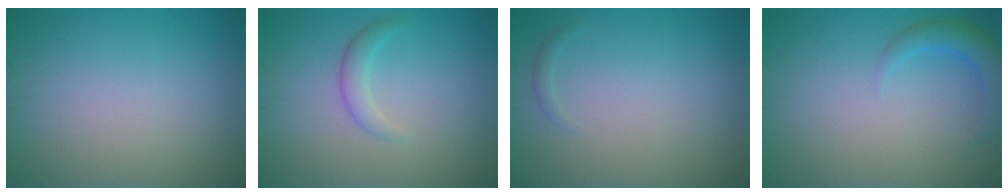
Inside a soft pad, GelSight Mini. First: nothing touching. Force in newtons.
{"total": 1.6, "press": 1.6, "slide": 0.1}
{"total": 0.5, "press": 0.5, "slide": 0.0}
{"total": 2.8, "press": 2.8, "slide": 0.2}